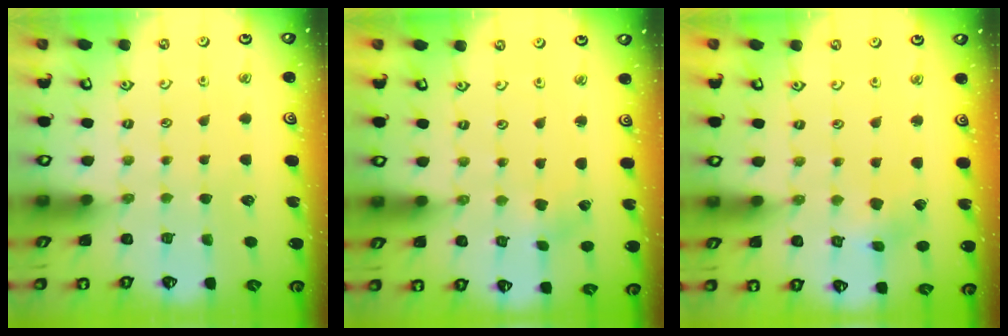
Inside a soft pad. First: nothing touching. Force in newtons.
{"total": 0.0}
{"total": 3.0, "press": 3.0, "slide": 0.4}